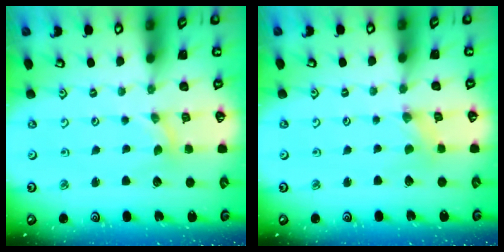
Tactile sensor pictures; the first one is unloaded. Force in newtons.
{"total": 0.0}